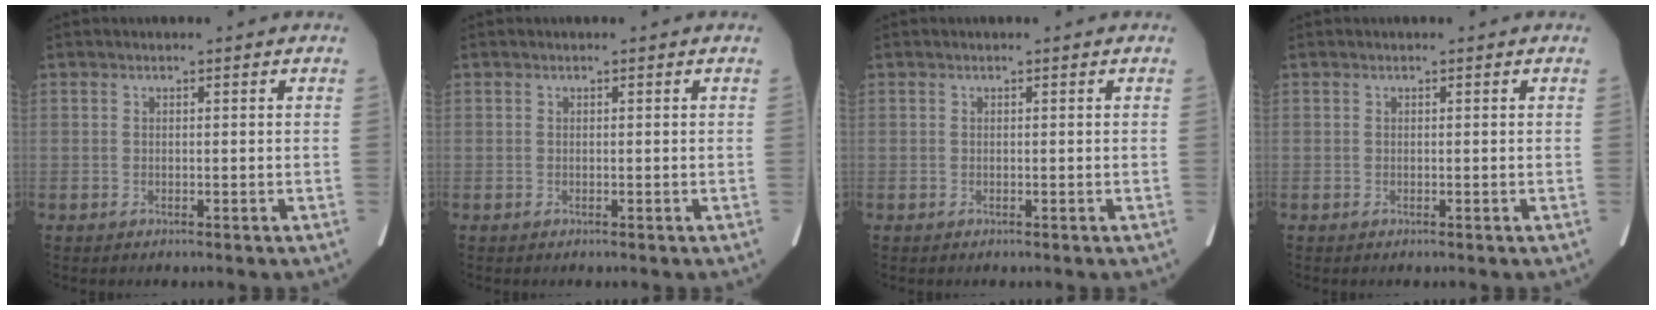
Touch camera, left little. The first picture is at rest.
{"total": 0.0}
{"total": 0.0}
{"total": 0.0}